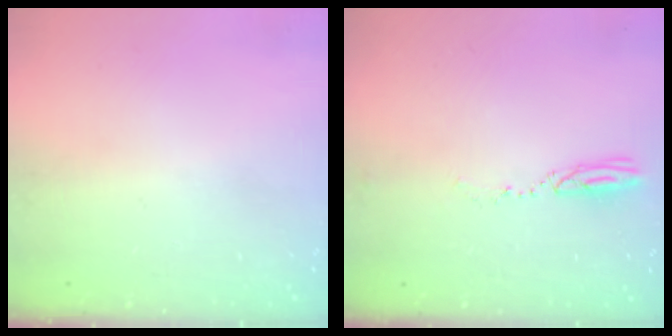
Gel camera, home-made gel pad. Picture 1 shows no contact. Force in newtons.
{"total": 3.3, "press": 3.2, "slide": 0.5}